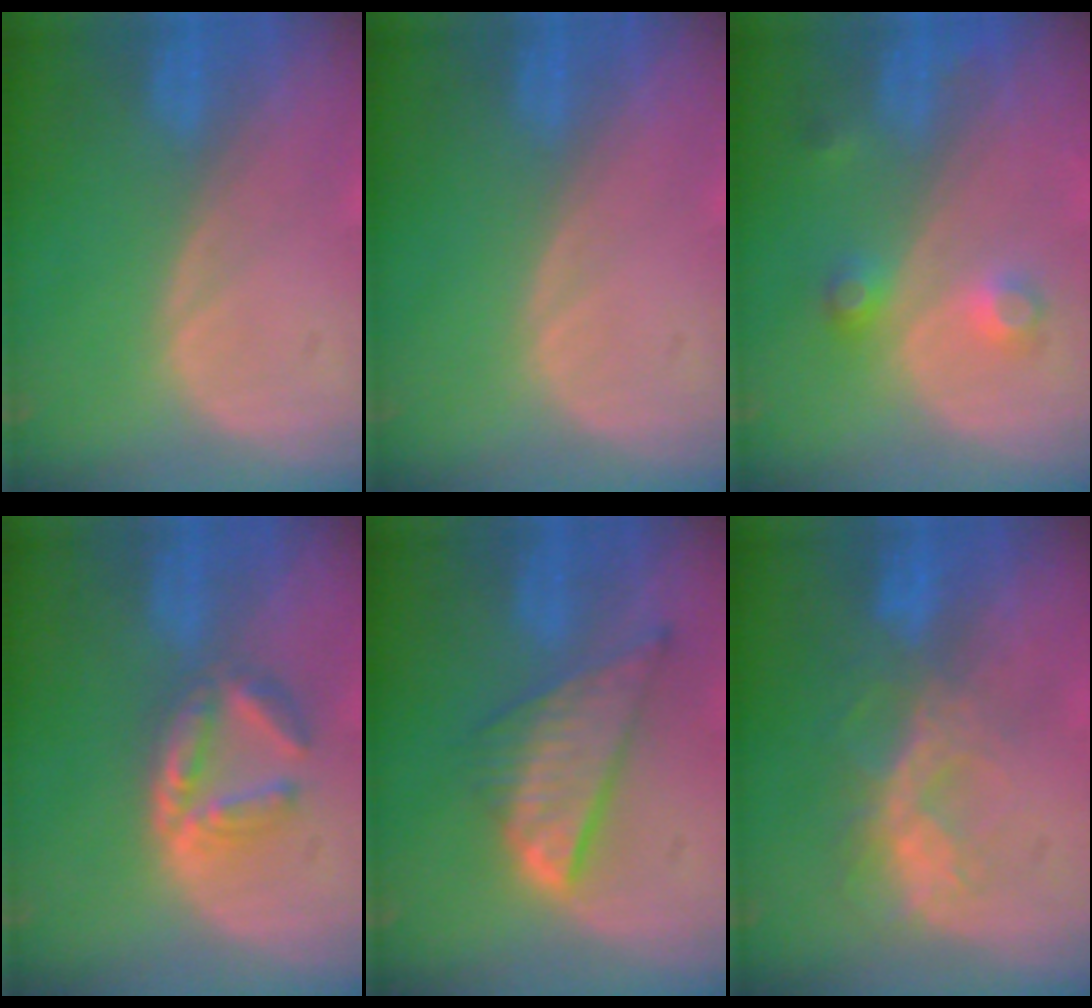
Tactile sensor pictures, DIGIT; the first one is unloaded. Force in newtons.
{"total": 0.0}
{"total": 3.7, "press": 3.4, "slide": 1.7}
{"total": 5.3, "press": 5.3, "slide": 0.8}
{"total": 8.4, "press": 7.2, "slide": 4.3}
{"total": 6.4, "press": 6.1, "slide": 2.0}